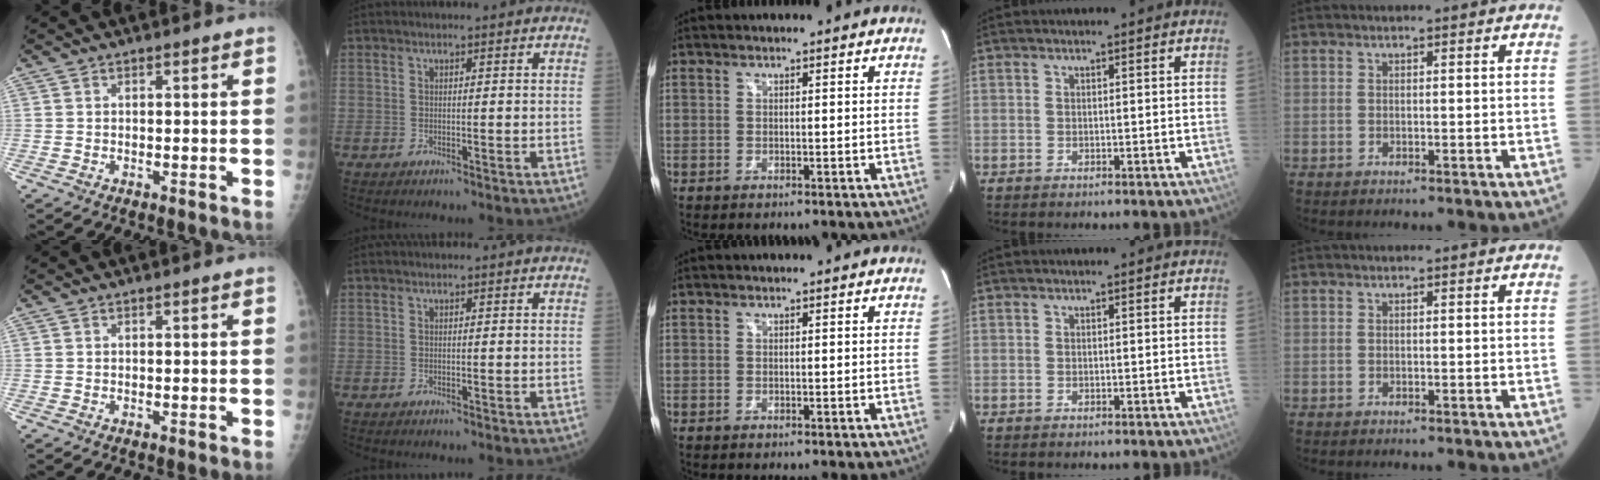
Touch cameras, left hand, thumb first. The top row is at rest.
{}